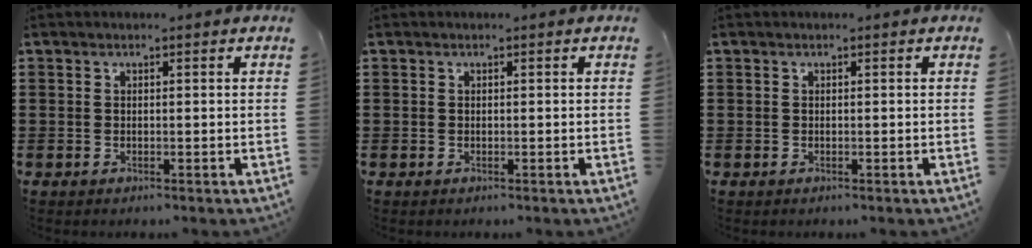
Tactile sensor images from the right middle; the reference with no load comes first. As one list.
[{"total": 0.0}, {"total": 0.0}]